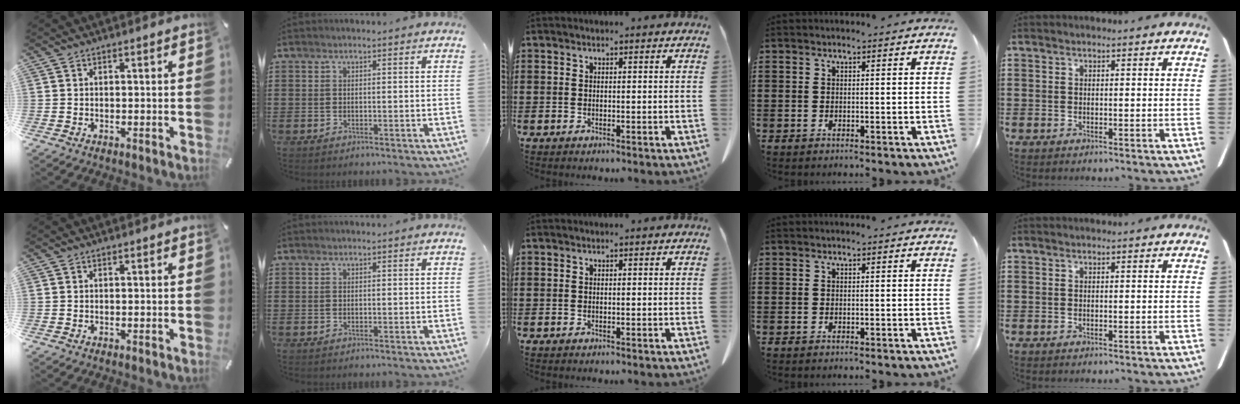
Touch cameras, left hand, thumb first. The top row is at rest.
{}